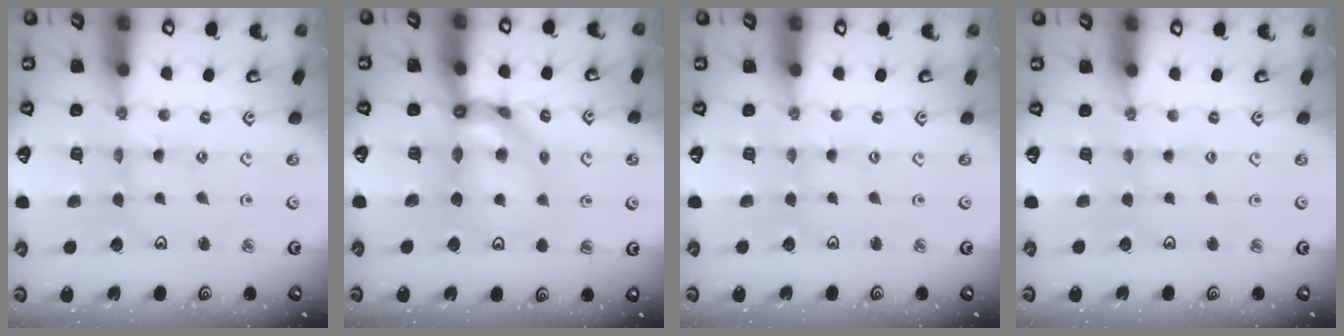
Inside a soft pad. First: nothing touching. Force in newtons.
{"total": 10.7, "press": 10.6, "slide": 1.5}
{"total": 0.0}
{"total": 1.7, "press": 1.7, "slide": 0.3}